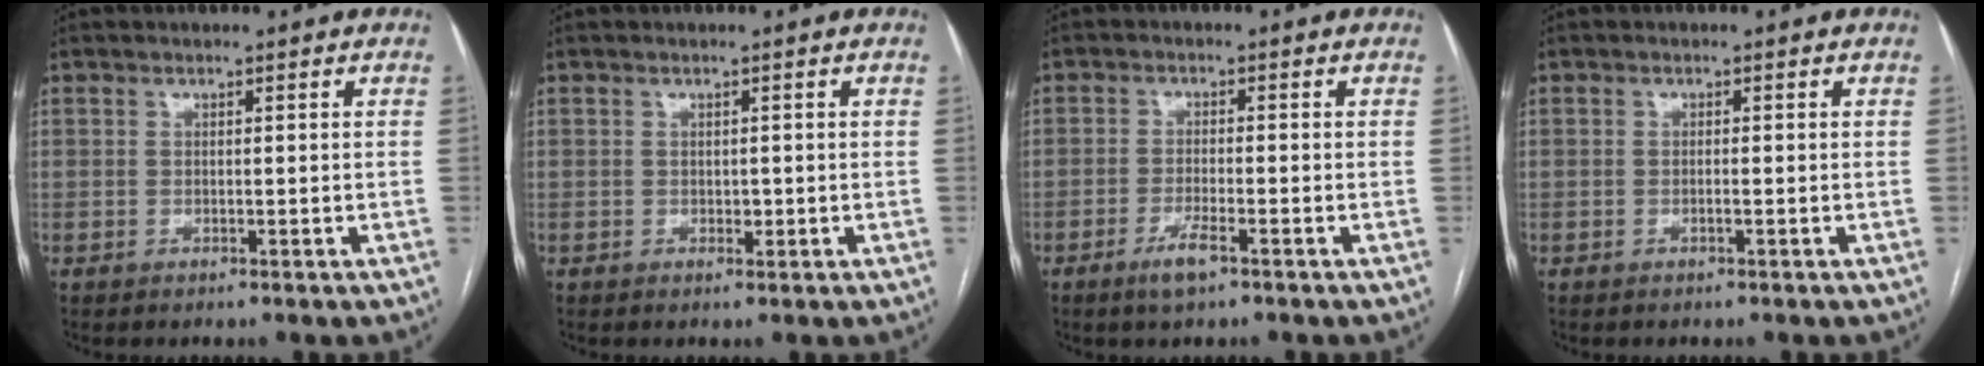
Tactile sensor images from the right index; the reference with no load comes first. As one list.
[{"total": 0.9, "force": [-0.1, 0.6, 0.6], "torque": [-0.008, 0.000, -0.001]}, {"total": 3.6, "force": [-2.2, 0.5, 2.7], "torque": [-0.058, -0.005, -0.042]}, {"total": 0.7, "force": [-0.3, -0.1, 0.6], "torque": [-0.012, 0.001, -0.004]}]